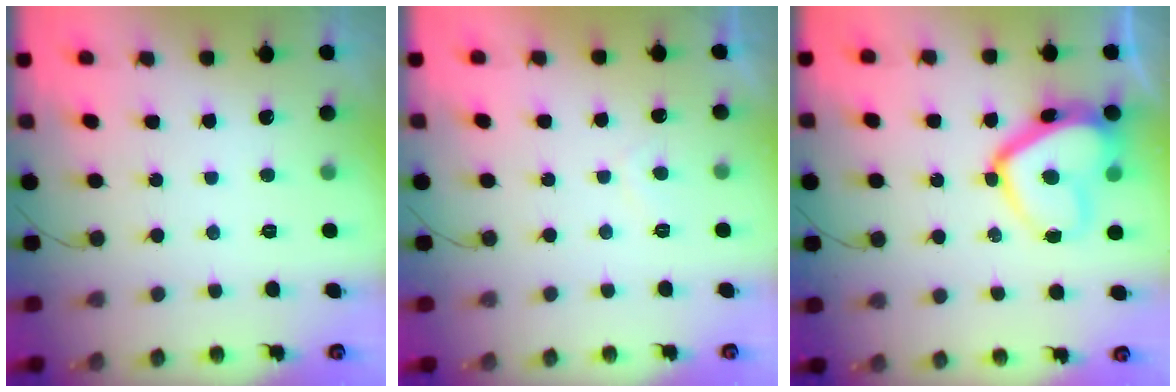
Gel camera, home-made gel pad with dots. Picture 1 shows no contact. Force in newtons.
{"total": 0.9, "press": 0.7, "slide": 0.6}
{"total": 14.6, "press": 14.6, "slide": 1.3}